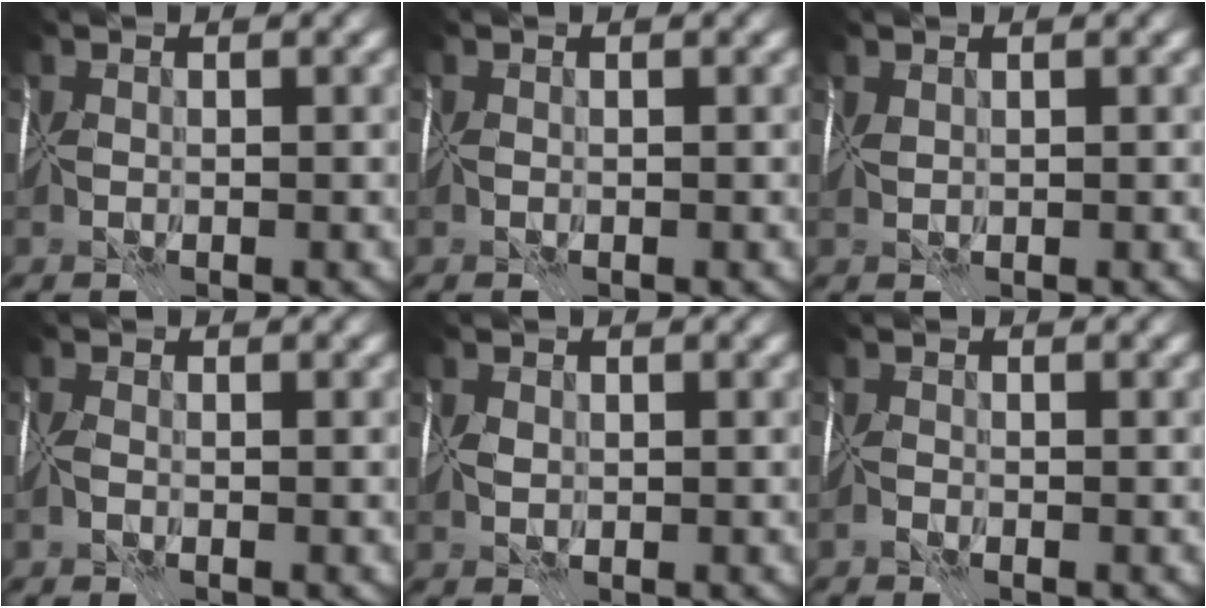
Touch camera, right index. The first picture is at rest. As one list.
[{"total": 1.2, "force": [0.0, -1.0, -0.7], "torque": [0.017, 0.000, 0.004]}, {"total": 0.9, "force": [0.7, -0.5, -0.1], "torque": [0.002, 0.003, 0.020]}, {"total": 0.8, "force": [-0.8, 0.1, 0.2], "torque": [-0.005, -0.004, -0.017]}, {"total": 0.6, "force": [0.2, 0.5, 0.4], "torque": [0.004, 0.005, 0.002]}, {"total": 1.5, "force": [-1.1, -0.7, -0.7], "torque": [0.022, -0.003, -0.024]}]